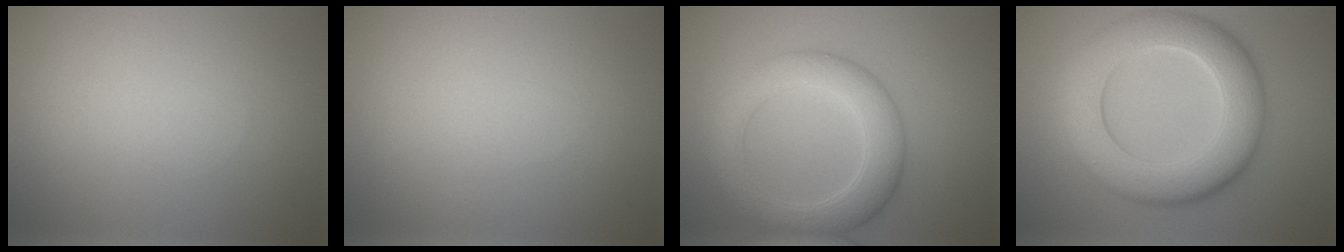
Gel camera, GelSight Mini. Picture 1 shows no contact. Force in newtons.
{"total": 0.0}
{"total": 6.1, "press": 6.1, "slide": 0.3}
{"total": 9.7, "press": 9.7, "slide": 0.7}